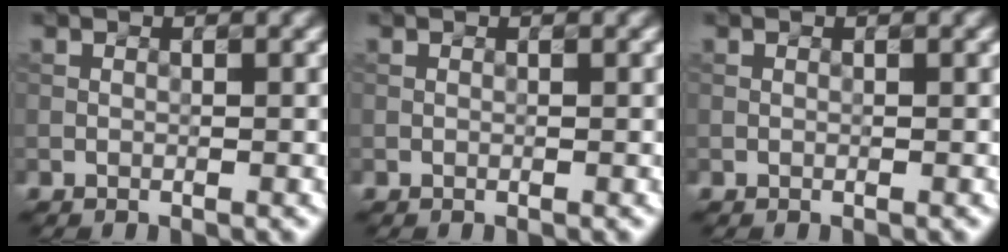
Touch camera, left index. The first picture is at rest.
{"total": 0.0}
{"total": 0.0}